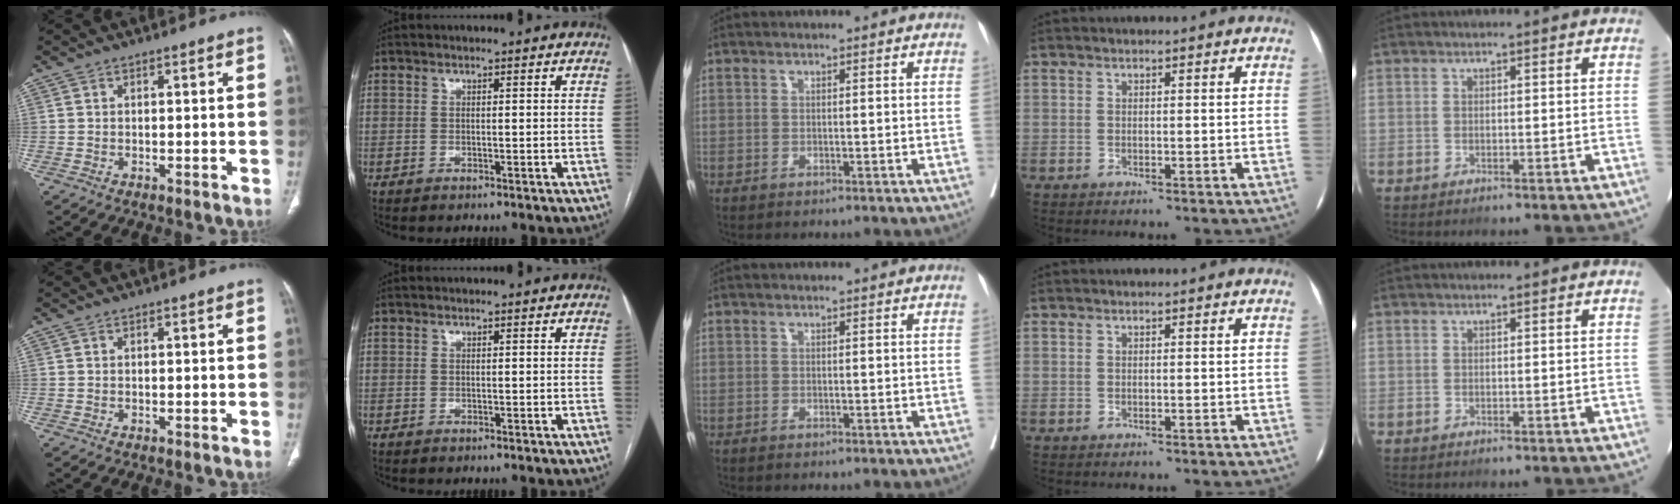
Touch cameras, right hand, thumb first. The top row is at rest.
{}